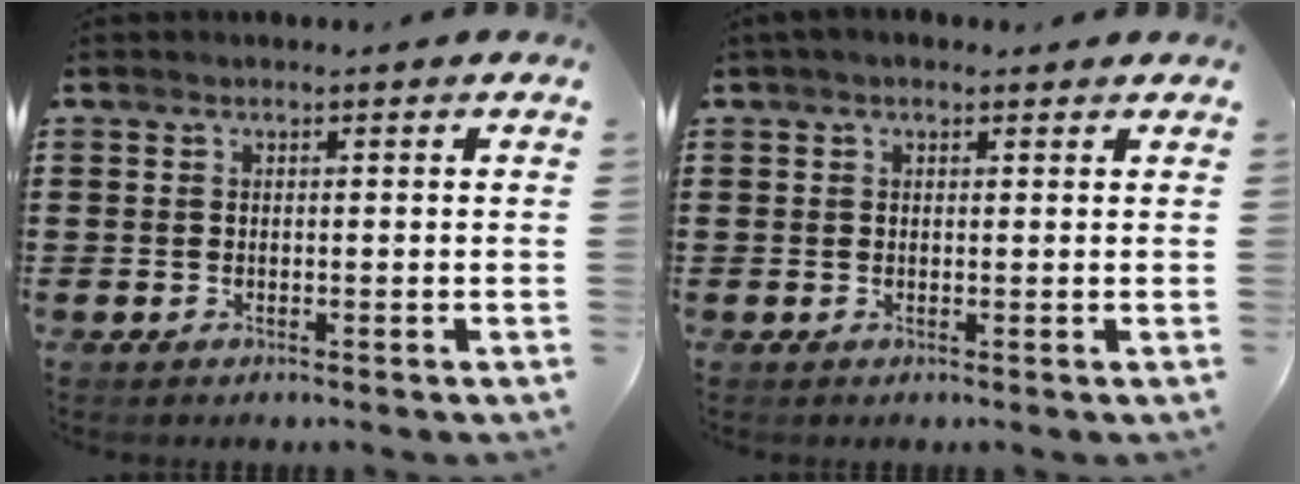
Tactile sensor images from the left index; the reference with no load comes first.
{"total": 1.3, "force": [0.7, 0.8, 0.8], "torque": [-0.017, 0.007, 0.012]}